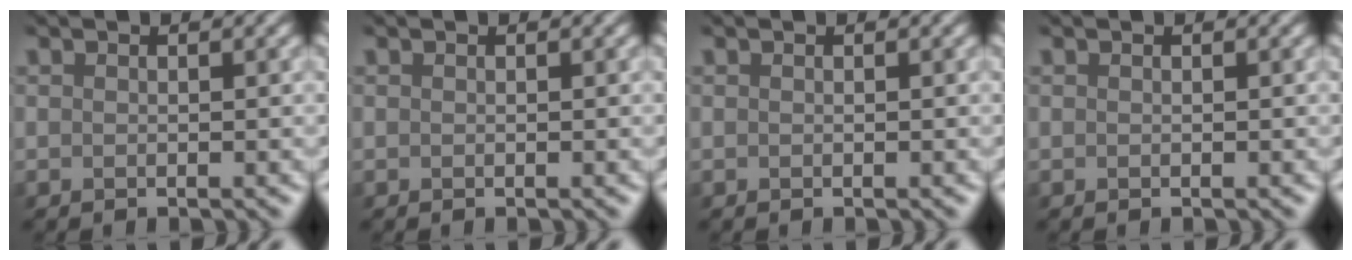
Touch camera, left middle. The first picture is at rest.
{"total": 0.0}
{"total": 0.0}
{"total": 0.0}